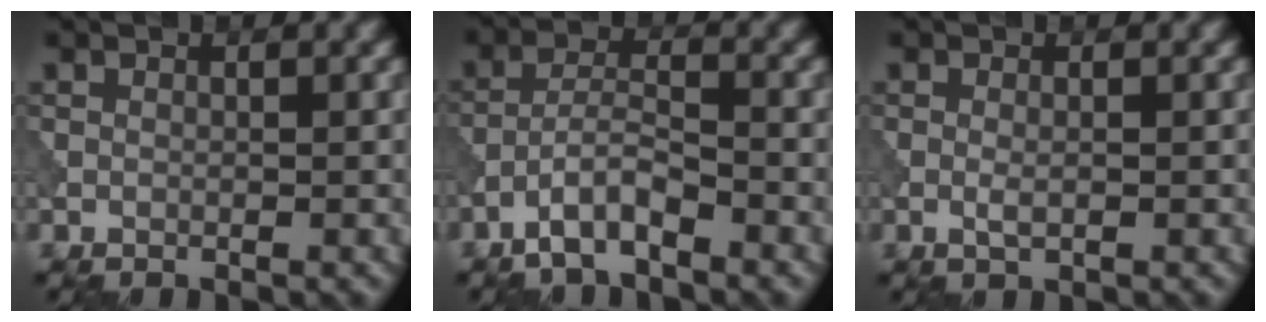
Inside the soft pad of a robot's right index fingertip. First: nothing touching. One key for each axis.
{"total": 3.6, "fx": -2.5, "fy": 0.8, "fz": 2.4, "tx": -0.048, "ty": 0.012, "tz": -0.055}
{"total": 1.0, "fx": -0.2, "fy": 0.3, "fz": 0.9, "tx": -0.021, "ty": -0.003, "tz": -0.005}